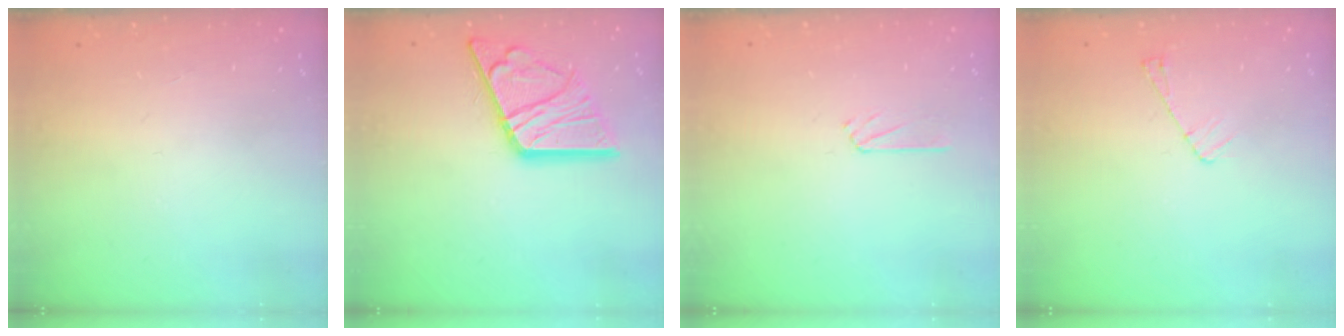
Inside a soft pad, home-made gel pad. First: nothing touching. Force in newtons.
{"total": 17.5, "press": 17.4, "slide": 1.8}
{"total": 2.5, "press": 2.5, "slide": 0.2}
{"total": 4.4, "press": 4.4, "slide": 0.6}